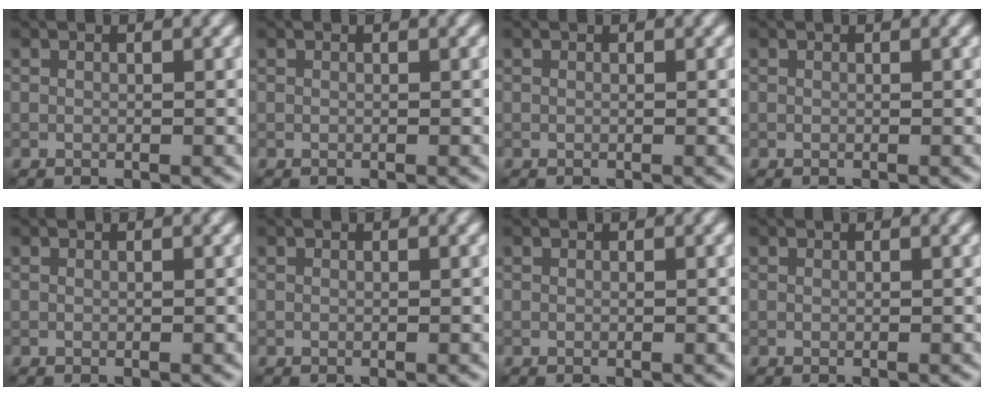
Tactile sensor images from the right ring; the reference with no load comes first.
{"total": 0.0}
{"total": 0.0}
{"total": 0.0}
{"total": 0.0}
{"total": 0.0}
{"total": 0.0}
{"total": 0.0}